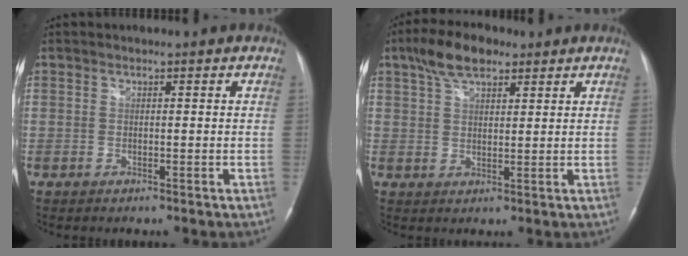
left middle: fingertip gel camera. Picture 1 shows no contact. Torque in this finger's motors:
{"motor_torque": [0.51, -0.32, -0.02, 0.05]}